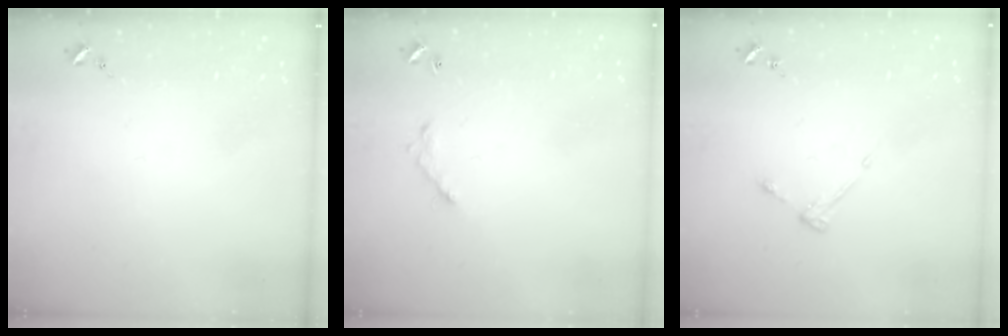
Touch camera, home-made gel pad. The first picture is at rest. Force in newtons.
{"total": 5.2, "press": 5.2, "slide": 0.2}
{"total": 3.6, "press": 3.6, "slide": 0.5}